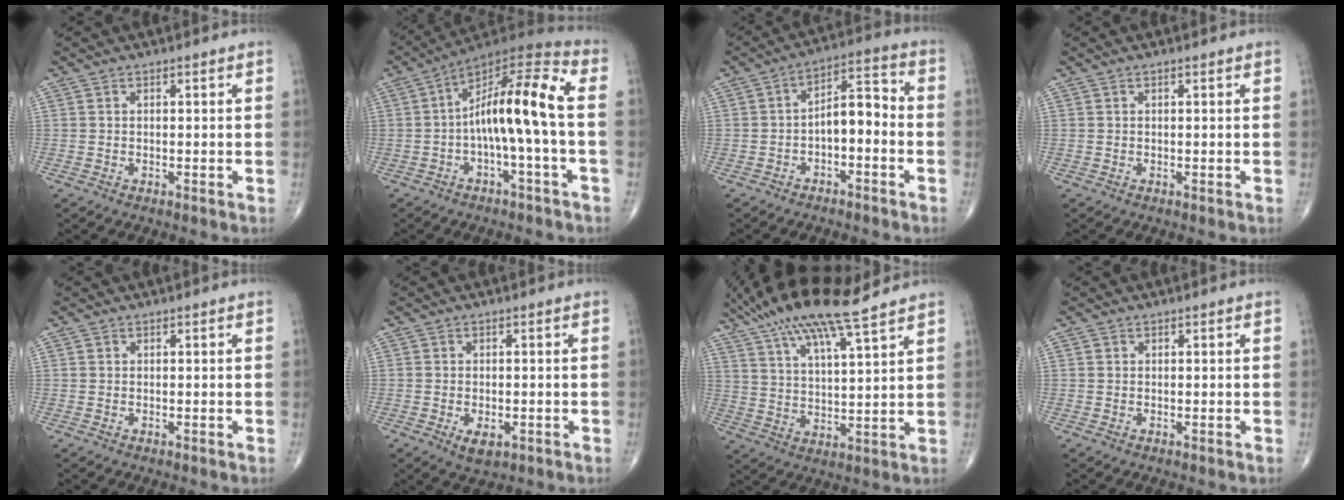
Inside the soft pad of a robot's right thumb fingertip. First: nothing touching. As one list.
[{"total": 14.9, "force": [-1.2, 2.2, 14.7], "torque": [-0.263, 0.048, -0.025]}, {"total": 7.7, "force": [-2.0, 3.4, 6.6], "torque": [-0.093, 0.047, -0.039]}, {"total": 0.0}, {"total": 0.0}, {"total": 3.5, "force": [-1.3, 1.8, 2.7], "torque": [-0.041, -0.002, -0.013]}, {"total": 16.0, "force": [11.8, 2.6, 10.5], "torque": [-0.190, -0.026, 0.213]}, {"total": 0.0}]